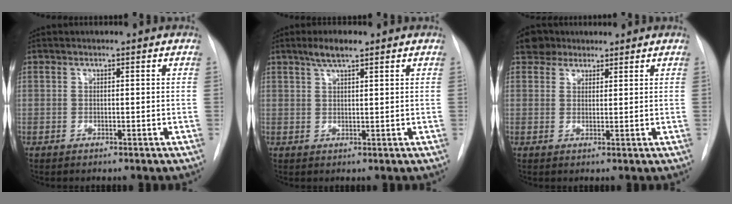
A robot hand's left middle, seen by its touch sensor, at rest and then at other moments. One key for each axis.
{"total": 3.5, "fx": 2.5, "fy": 0.4, "fz": 2.4, "tx": -0.051, "ty": 0.004, "tz": 0.046}
{"total": 3.4, "fx": 2.8, "fy": 2.0, "fz": 0.2, "tx": -0.007, "ty": 0.016, "tz": 0.046}